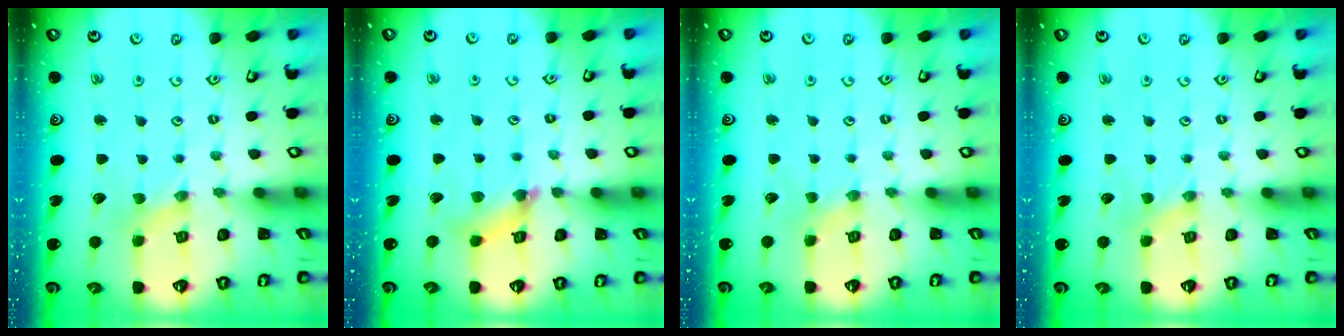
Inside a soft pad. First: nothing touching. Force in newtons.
{"total": 7.8, "press": 7.7, "slide": 0.7}
{"total": 1.0, "press": 0.9, "slide": 0.2}
{"total": 0.0}